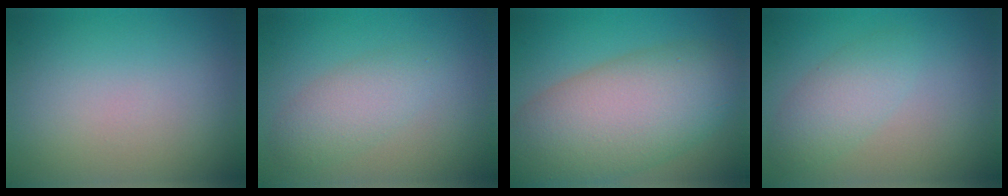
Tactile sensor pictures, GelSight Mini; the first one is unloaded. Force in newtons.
{"total": 2.9, "press": 2.9, "slide": 0.0}
{"total": 10.7, "press": 10.7, "slide": 0.3}
{"total": 2.8, "press": 2.8, "slide": 0.1}